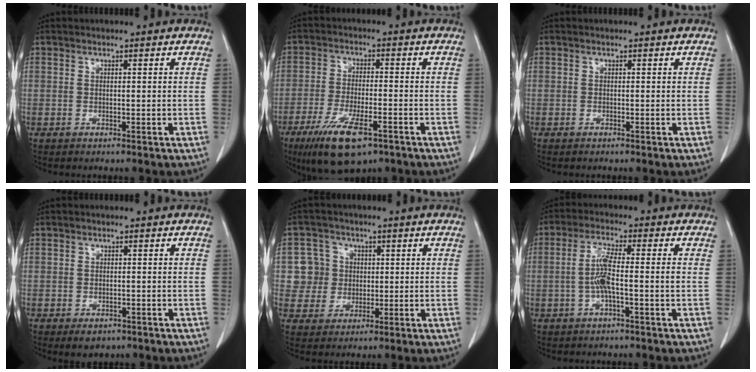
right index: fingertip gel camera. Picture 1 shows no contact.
{"total": 11.1, "force": [-6.6, 3.1, 8.4], "torque": [-0.158, -0.021, -0.106]}
{"total": 0.0}
{"total": 2.8, "force": [-1.7, 1.8, 1.3], "torque": [-0.013, 0.000, -0.015]}
{"total": 5.9, "force": [0.7, 5.8, 0.4], "torque": [-0.006, 0.017, 0.014]}
{"total": 5.6, "force": [-1.0, 0.4, 5.4], "torque": [-0.113, 0.008, -0.022]}